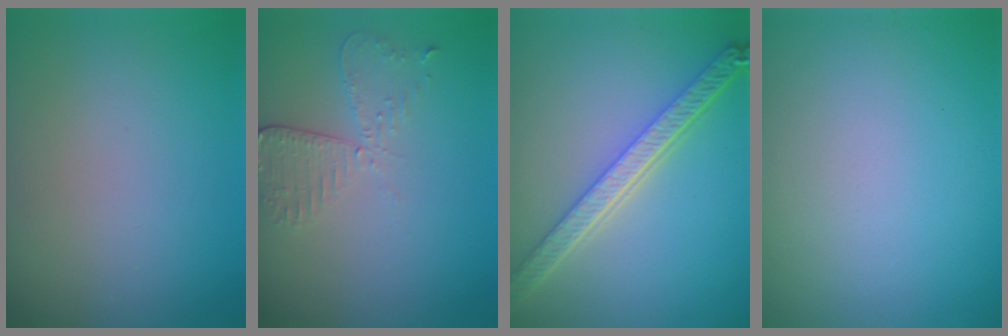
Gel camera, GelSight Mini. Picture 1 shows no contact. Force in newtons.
{"total": 2.7, "press": 2.4, "slide": 1.2}
{"total": 5.1, "press": 4.0, "slide": 3.1}
{"total": 0.0}